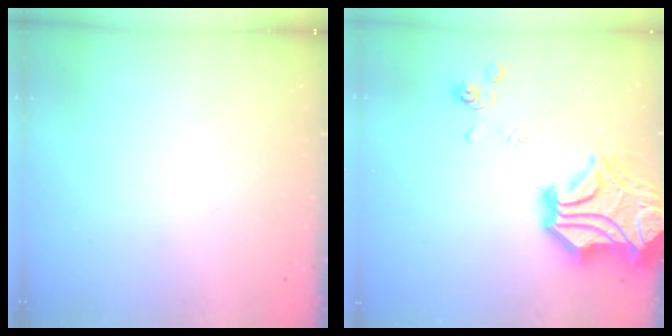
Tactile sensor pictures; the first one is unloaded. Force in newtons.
{"total": 16.6, "press": 16.2, "slide": 3.4}